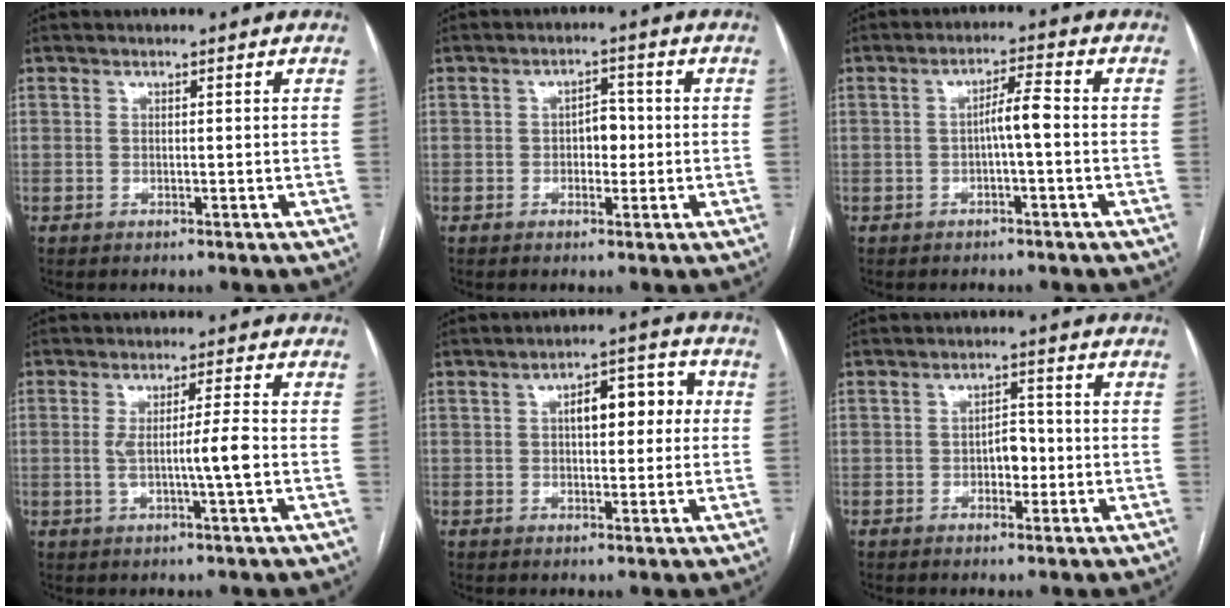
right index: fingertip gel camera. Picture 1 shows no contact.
{"total": 3.4, "force": [-0.3, 2.0, 2.7], "torque": [-0.035, 0.009, -0.005]}
{"total": 3.7, "force": [-0.6, 0.2, 3.7], "torque": [-0.060, 0.010, -0.009]}
{"total": 5.3, "force": [-0.7, -0.5, 5.2], "torque": [-0.091, -0.001, -0.011]}
{"total": 7.6, "force": [1.2, 3.4, 6.7], "torque": [-0.090, 0.032, 0.018]}
{"total": 3.2, "force": [-0.8, 1.8, 2.6], "torque": [-0.034, 0.008, -0.012]}